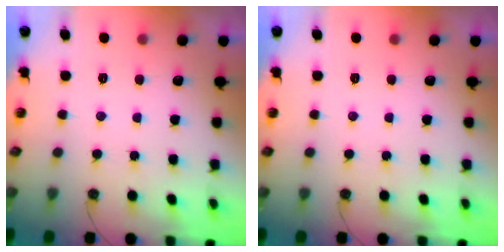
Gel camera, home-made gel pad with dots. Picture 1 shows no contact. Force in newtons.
{"total": 0.0}